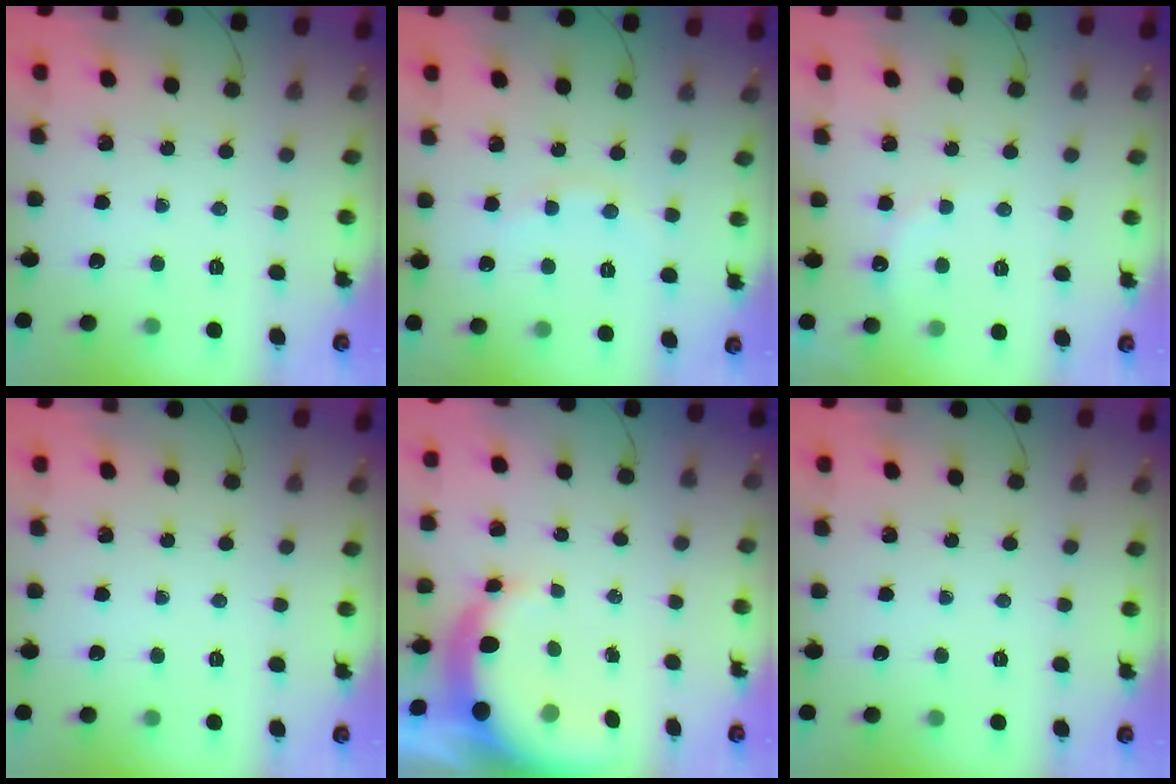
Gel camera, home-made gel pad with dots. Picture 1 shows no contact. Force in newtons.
{"total": 6.9, "press": 6.7, "slide": 1.4}
{"total": 7.7, "press": 7.6, "slide": 1.3}
{"total": 0.0}
{"total": 8.8, "press": 8.7, "slide": 1.6}
{"total": 0.0}